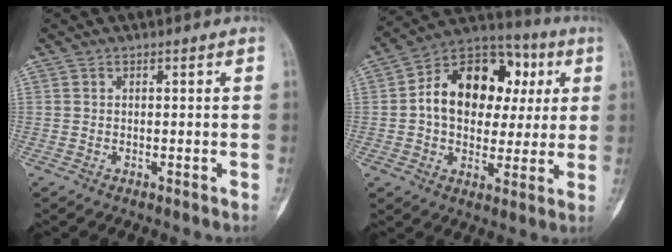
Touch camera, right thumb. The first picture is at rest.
{"total": 19.4, "force": [3.2, 13.6, 13.5], "torque": [-0.164, 0.027, 0.044]}